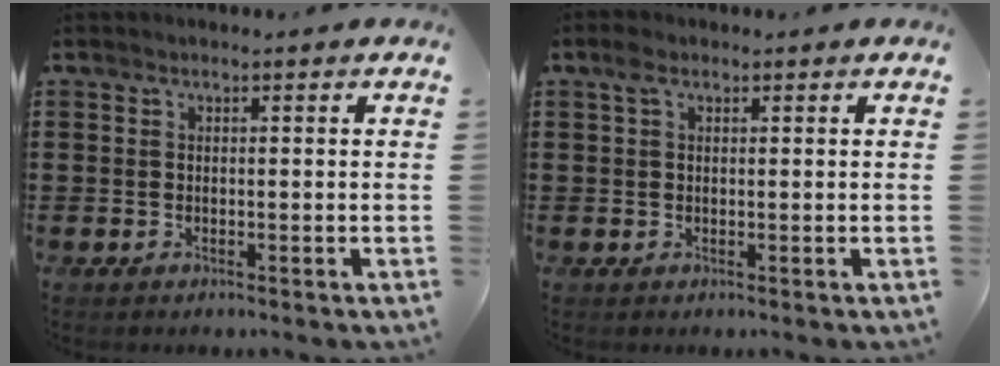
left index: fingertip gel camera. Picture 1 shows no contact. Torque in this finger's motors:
{"motor_torque": [0.58, -0.35, 0.22, 0.05]}